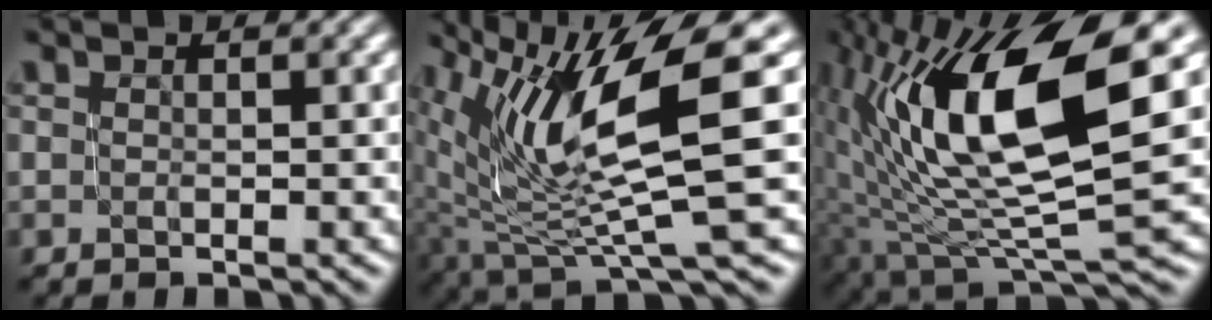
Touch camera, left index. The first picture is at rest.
{"total": 12.0, "force": [3.1, 3.5, 11.0], "torque": [-0.212, -0.007, 0.073]}
{"total": 14.5, "force": [3.0, 5.0, 13.3], "torque": [-0.253, 0.004, 0.049]}